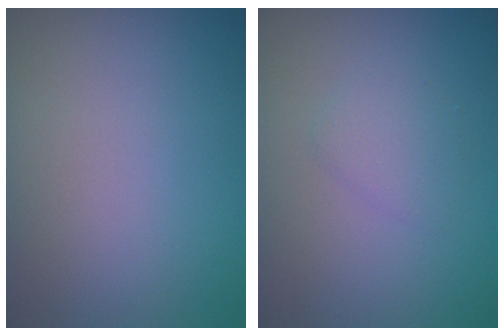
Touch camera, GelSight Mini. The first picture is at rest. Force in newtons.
{"total": 1.4, "press": 1.4, "slide": 0.0}